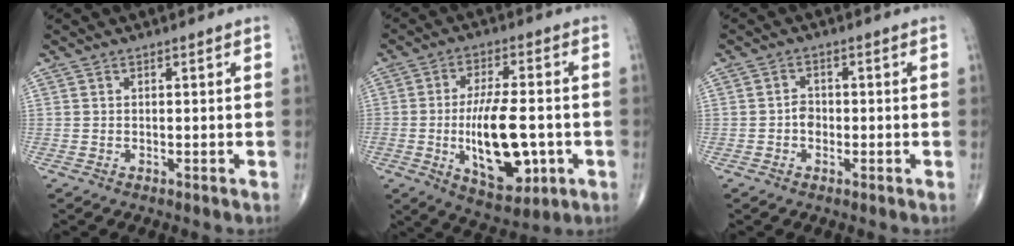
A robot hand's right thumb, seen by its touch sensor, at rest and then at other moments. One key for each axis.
{"total": 15.5, "fx": -2.9, "fy": 6.8, "fz": 13.6, "tx": -0.214, "ty": 0.008, "tz": -0.033}
{"total": 2.2, "fx": -0.6, "fy": 1.8, "fz": 1.2, "tx": -0.006, "ty": 0.007, "tz": -0.016}